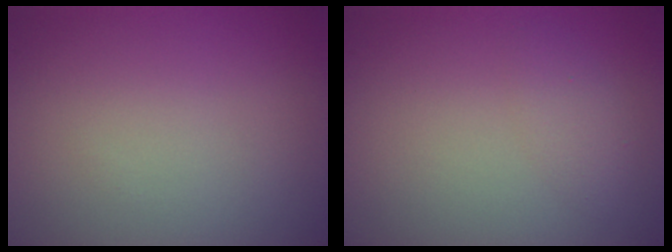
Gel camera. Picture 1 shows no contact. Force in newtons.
{"total": 1.5, "press": 1.5, "slide": 0.1}